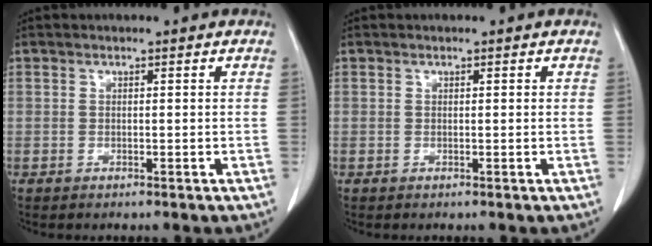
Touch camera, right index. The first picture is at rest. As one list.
[{"total": 0.0}]